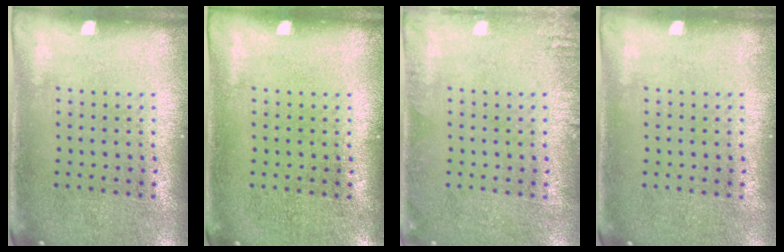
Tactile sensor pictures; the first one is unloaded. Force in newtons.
{"total": 0.0}
{"total": 1.1, "press": 1.1, "slide": 0.2}
{"total": 0.0}